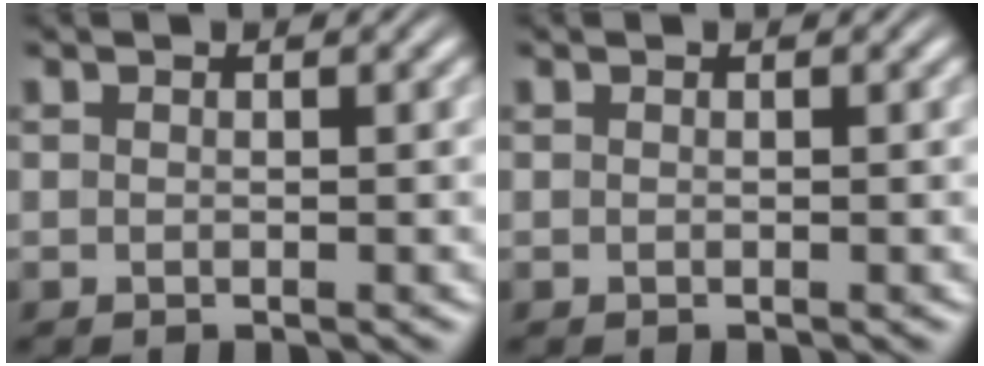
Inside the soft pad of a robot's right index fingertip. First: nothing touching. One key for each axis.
{"total": 0.0}